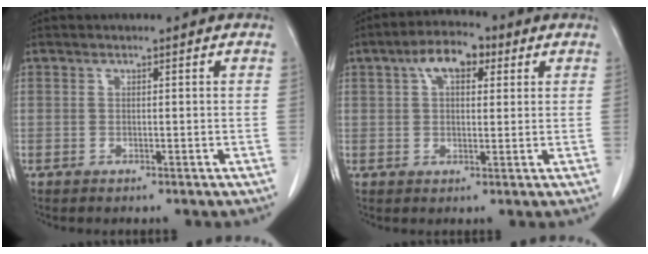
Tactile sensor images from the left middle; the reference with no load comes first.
{"total": 6.5, "force": [2.8, 3.2, 4.9], "torque": [-0.086, 0.024, 0.044]}